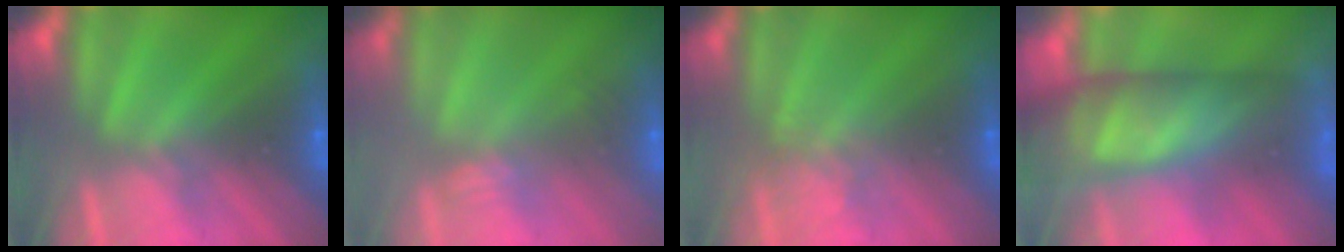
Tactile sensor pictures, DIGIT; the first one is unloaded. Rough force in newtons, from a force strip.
{"total": 2.4}
{"total": 1.1}
{"total": 7.5}